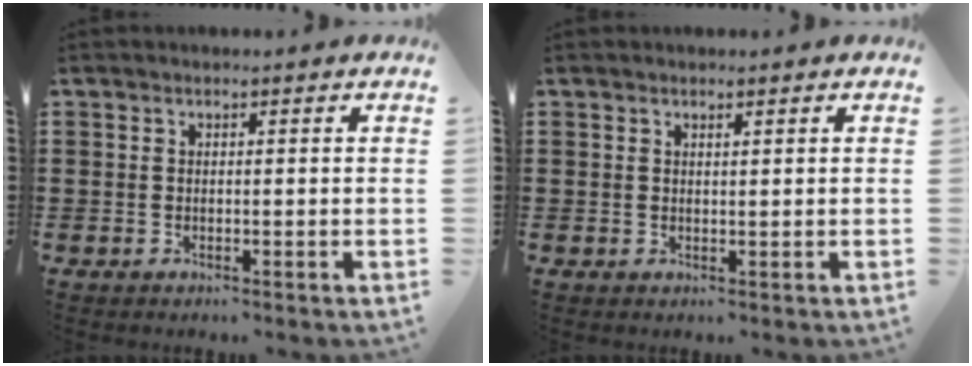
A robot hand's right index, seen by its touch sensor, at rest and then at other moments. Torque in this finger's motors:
{"motor_torque": [-0.16, 0.04, 0.04, -0.01]}